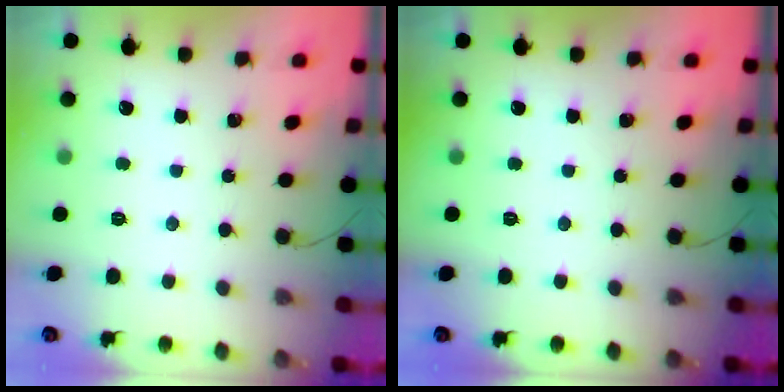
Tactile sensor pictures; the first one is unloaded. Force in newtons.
{"total": 0.0}